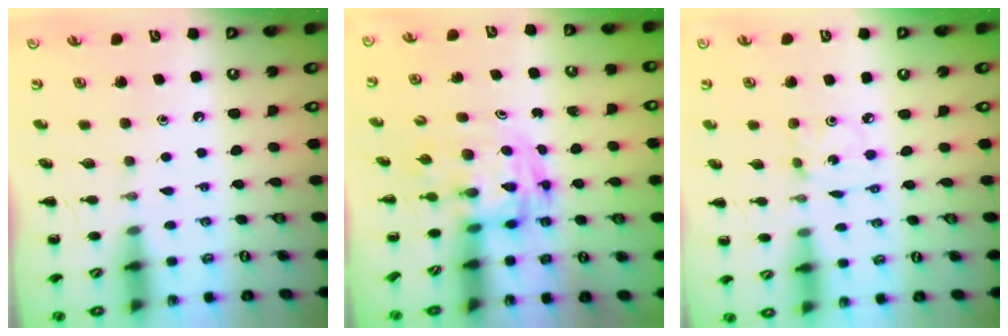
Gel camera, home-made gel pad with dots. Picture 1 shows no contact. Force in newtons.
{"total": 3.4, "press": 3.3, "slide": 0.6}
{"total": 1.8, "press": 1.7, "slide": 0.5}